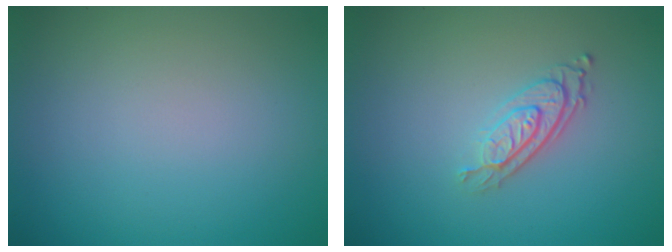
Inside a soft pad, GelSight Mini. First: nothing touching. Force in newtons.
{"total": 2.8, "press": 2.0, "slide": 1.8}